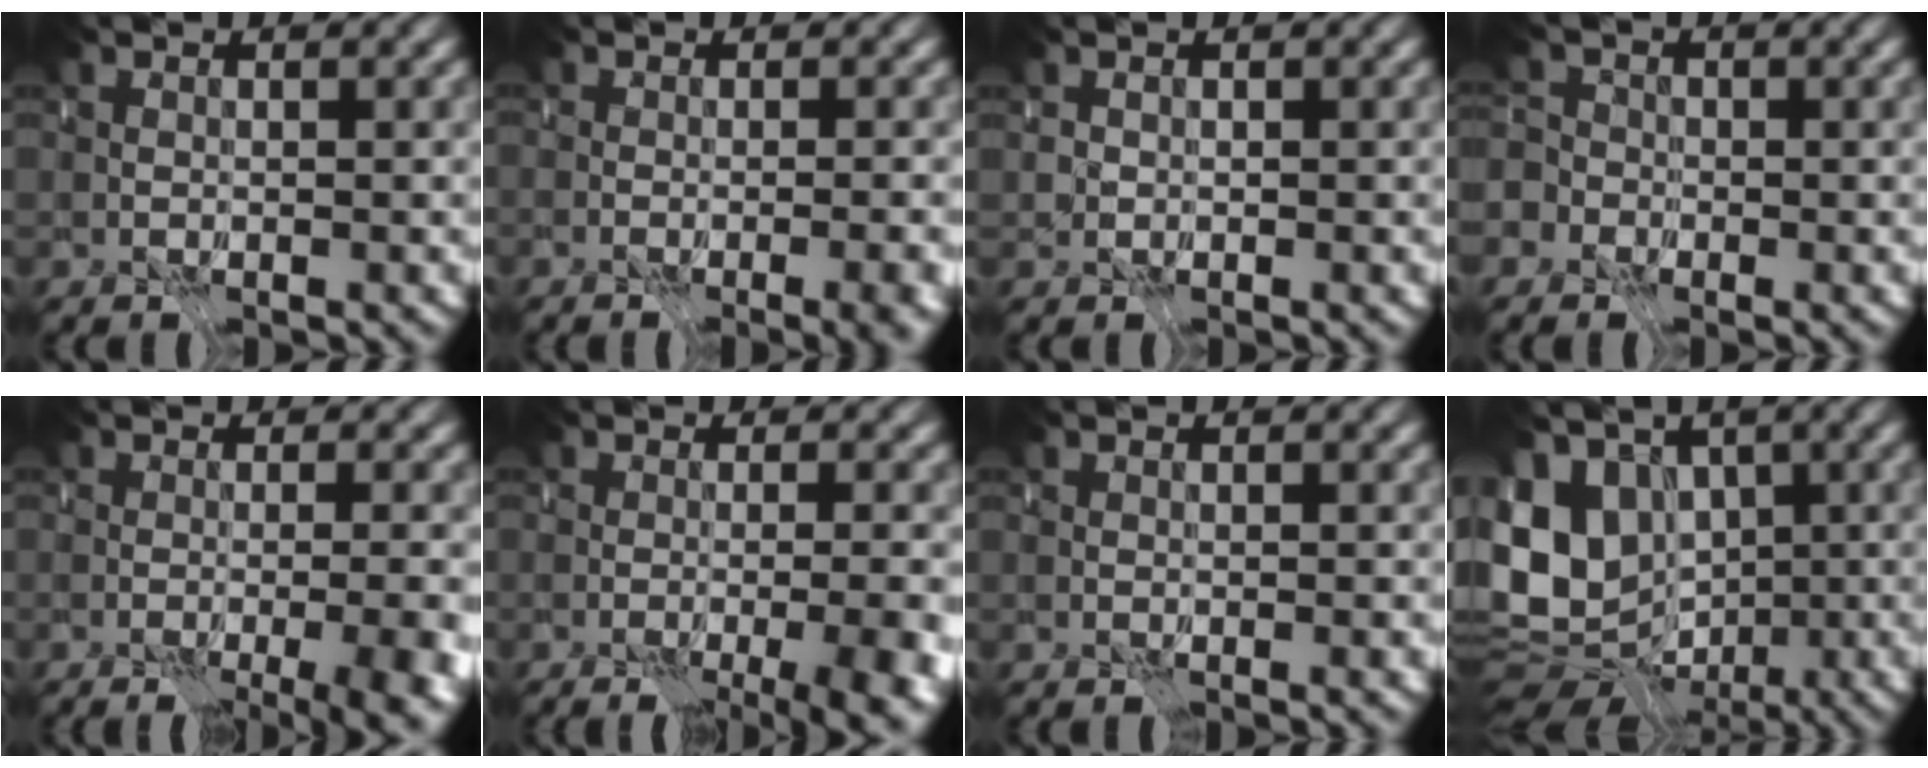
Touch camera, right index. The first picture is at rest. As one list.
[{"total": 5.3, "force": [-2.8, 2.2, 4.0], "torque": [-0.003, -0.016, -0.033]}, {"total": 0.5, "force": [-0.1, -0.1, -0.5], "torque": [0.006, -0.001, 0.004]}, {"total": 5.4, "force": [0.4, 4.7, 2.6], "torque": [-0.014, 0.014, -0.057]}, {"total": 11.1, "force": [-5.3, 4.8, 8.5], "torque": [-0.078, -0.008, -0.046]}, {"total": 11.5, "force": [-5.7, 4.7, 8.8], "torque": [-0.077, -0.004, -0.050]}, {"total": 0.6, "force": [-0.4, -0.4, -0.1], "torque": [0.011, -0.005, -0.009]}, {"total": 11.8, "force": [-1.8, 8.4, 8.1], "torque": [-0.161, -0.016, -0.021]}]